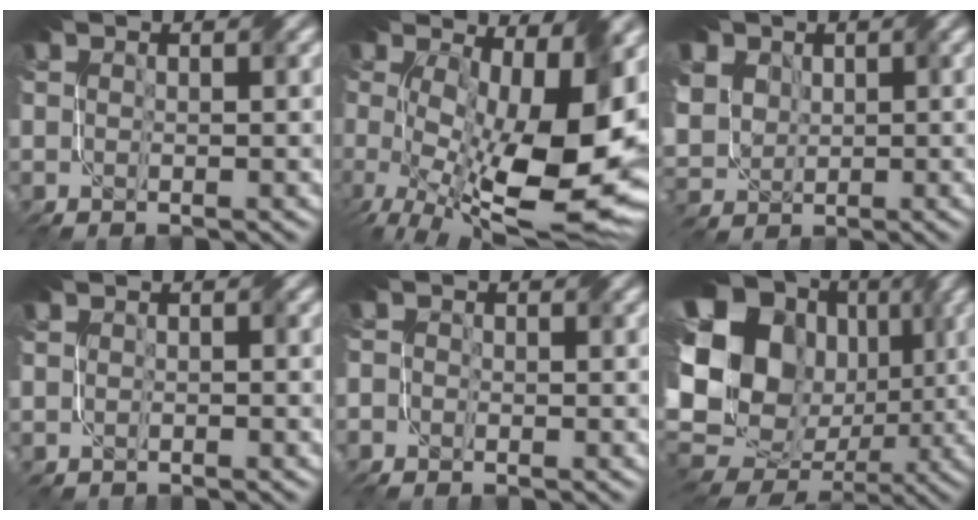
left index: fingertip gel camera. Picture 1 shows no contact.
{"total": 14.8, "force": [-0.6, 6.5, 13.3], "torque": [-0.206, -0.026, -0.001]}
{"total": 8.2, "force": [3.5, 6.7, 3.4], "torque": [-0.105, 0.024, 0.065]}
{"total": 0.9, "force": [-0.2, 0.1, -0.8], "torque": [0.012, 0.000, -0.001]}
{"total": 1.7, "force": [-0.8, 1.5, 0.4], "torque": [-0.013, -0.006, -0.006]}
{"total": 18.2, "force": [0.7, 15.1, 10.1], "torque": [-0.209, 0.001, 0.029]}